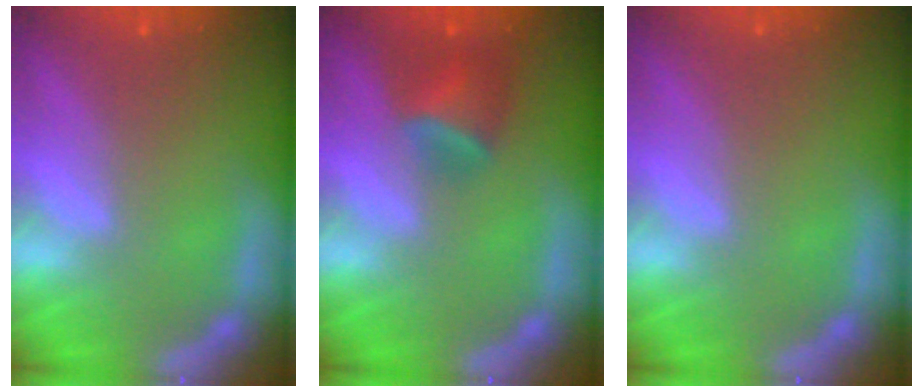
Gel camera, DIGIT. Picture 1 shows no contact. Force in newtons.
{"total": 3.4}
{"total": 0.0}